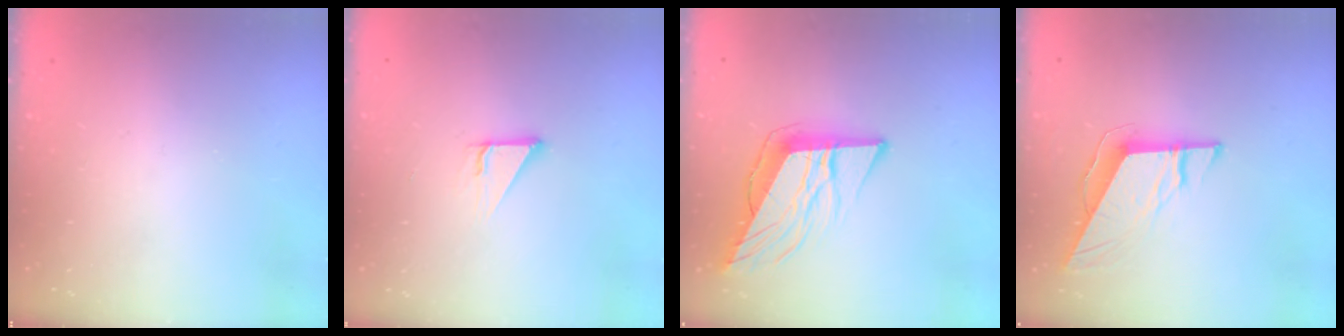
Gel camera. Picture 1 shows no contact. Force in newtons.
{"total": 3.4, "press": 3.4, "slide": 0.3}
{"total": 12.0, "press": 11.6, "slide": 3.3}
{"total": 9.3, "press": 9.2, "slide": 1.3}